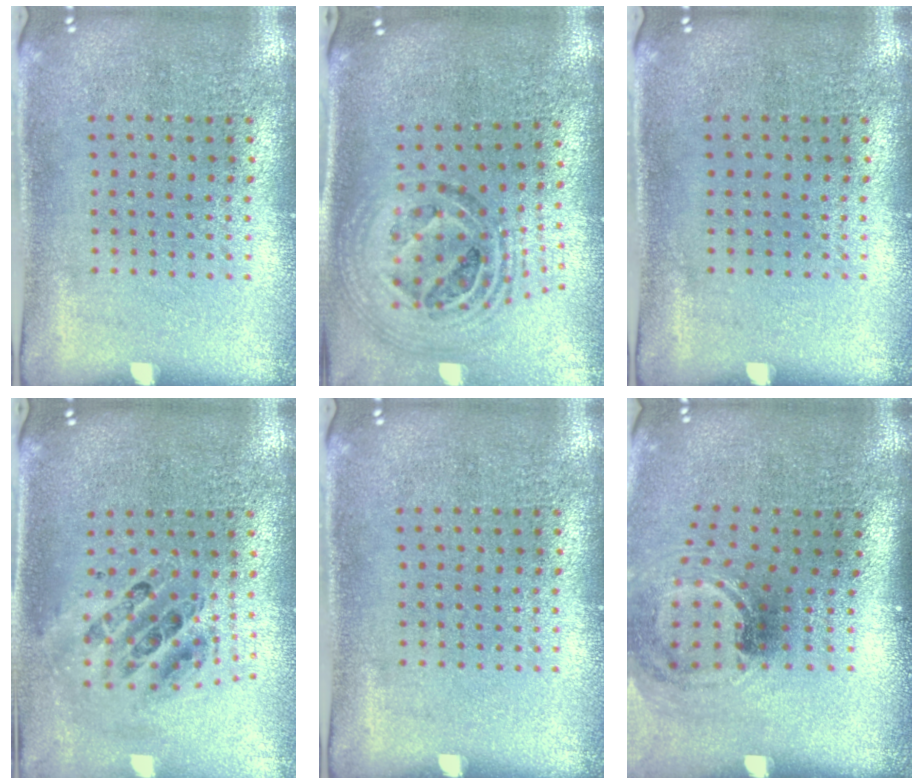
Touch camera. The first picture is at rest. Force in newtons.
{"total": 1.6, "press": 1.4, "slide": 0.8}
{"total": 0.0}
{"total": 0.8, "press": 0.7, "slide": 0.1}
{"total": 0.0}
{"total": 1.5, "press": 1.1, "slide": 0.9}